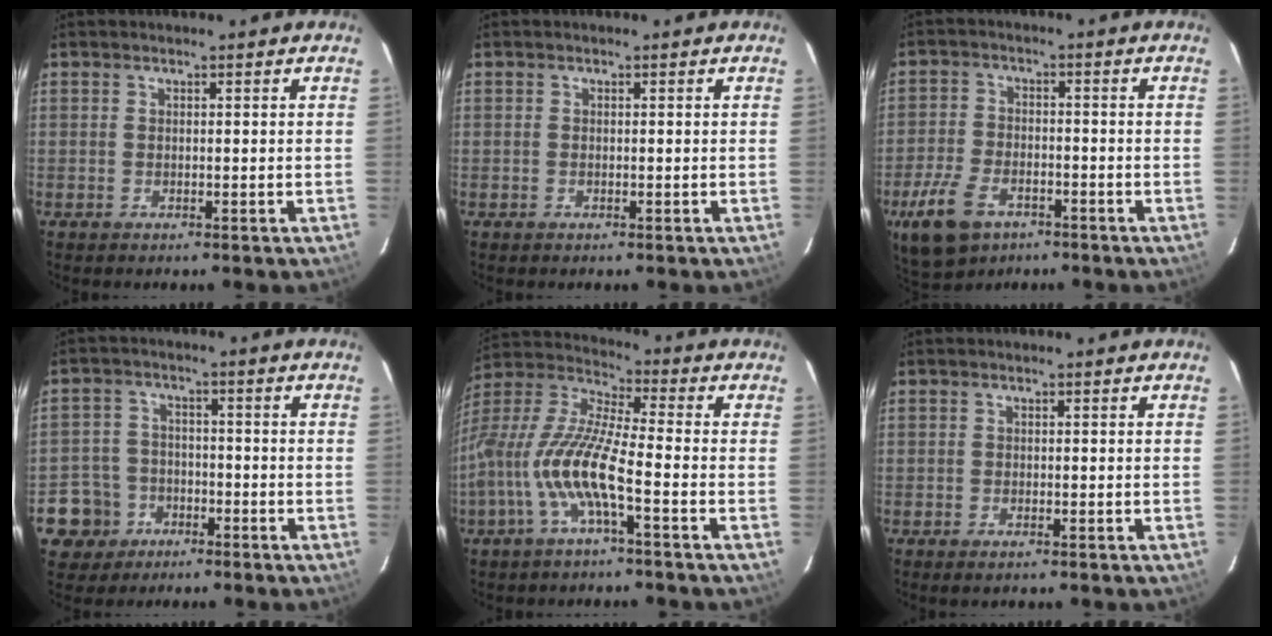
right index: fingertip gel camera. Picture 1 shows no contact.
{"total": 0.0}
{"total": 10.6, "force": [-6.2, 6.0, 6.1], "torque": [-0.154, -0.009, -0.113]}
{"total": 7.6, "force": [-3.6, 6.6, 0.8], "torque": [-0.042, 0.024, -0.056]}
{"total": 13.8, "force": [-4.9, 1.9, 12.7], "torque": [-0.256, -0.005, -0.103]}
{"total": 1.1, "force": [-0.8, 0.4, 0.6], "torque": [-0.012, -0.003, -0.016]}